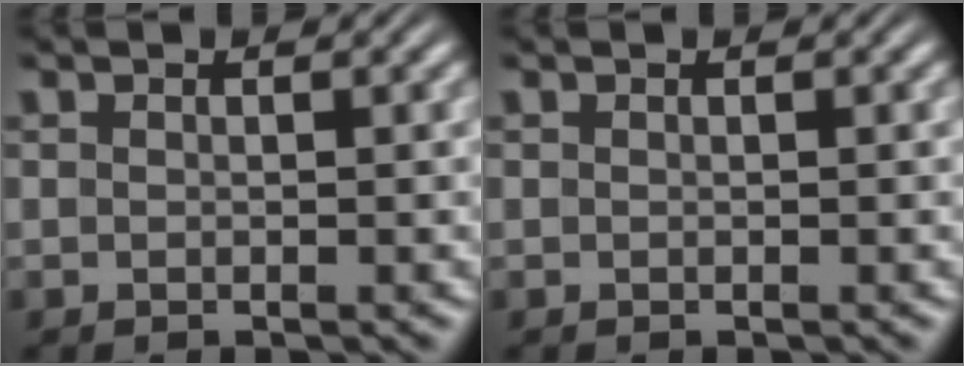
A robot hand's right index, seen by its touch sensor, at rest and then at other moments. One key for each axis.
{"total": 0.0}